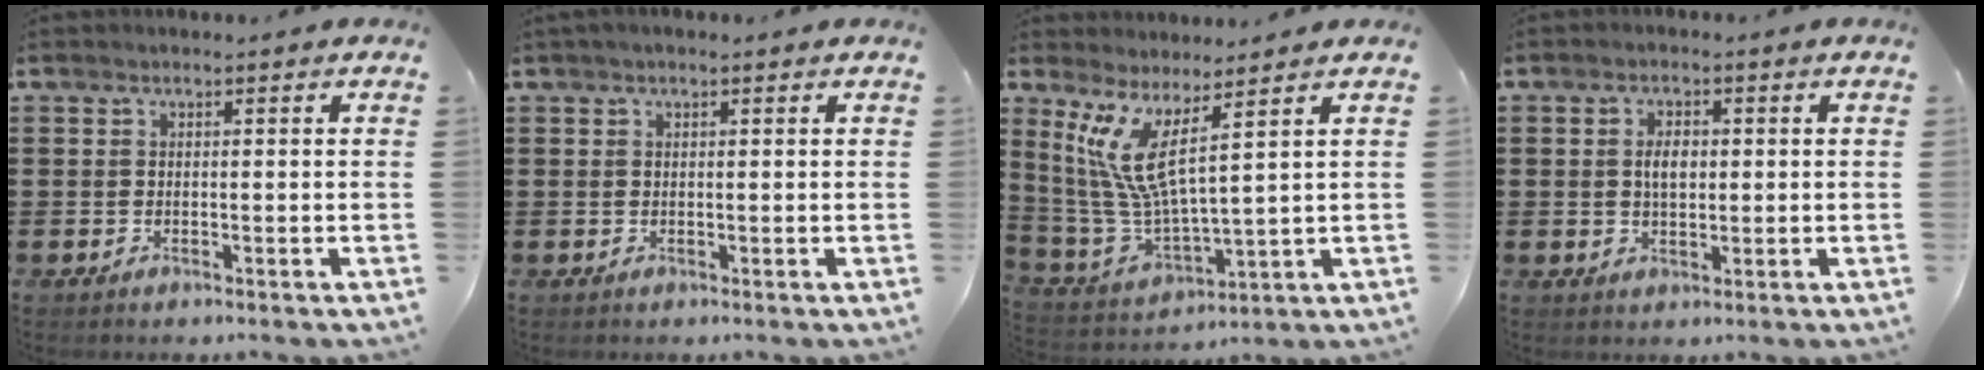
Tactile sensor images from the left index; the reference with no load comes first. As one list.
[{"total": 0.7, "force": [0.3, 0.2, 0.5], "torque": [-0.011, 0.003, 0.005]}, {"total": 9.2, "force": [5.3, 1.4, 7.3], "torque": [-0.181, -0.040, 0.090]}, {"total": 2.8, "force": [0.3, 1.5, 2.4], "torque": [-0.049, 0.007, 0.003]}]